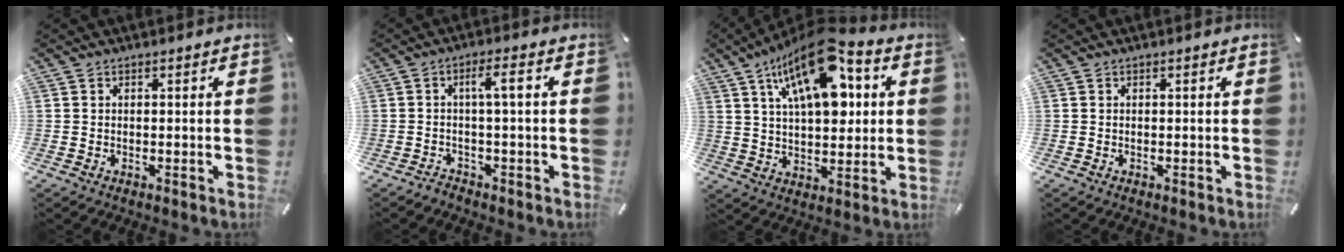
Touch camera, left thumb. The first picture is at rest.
{"total": 4.1, "force": [-0.5, 0.5, 4.0], "torque": [-0.079, 0.011, -0.015]}
{"total": 19.2, "force": [8.6, 9.6, 14.3], "torque": [-0.239, -0.033, 0.138]}
{"total": 0.0}